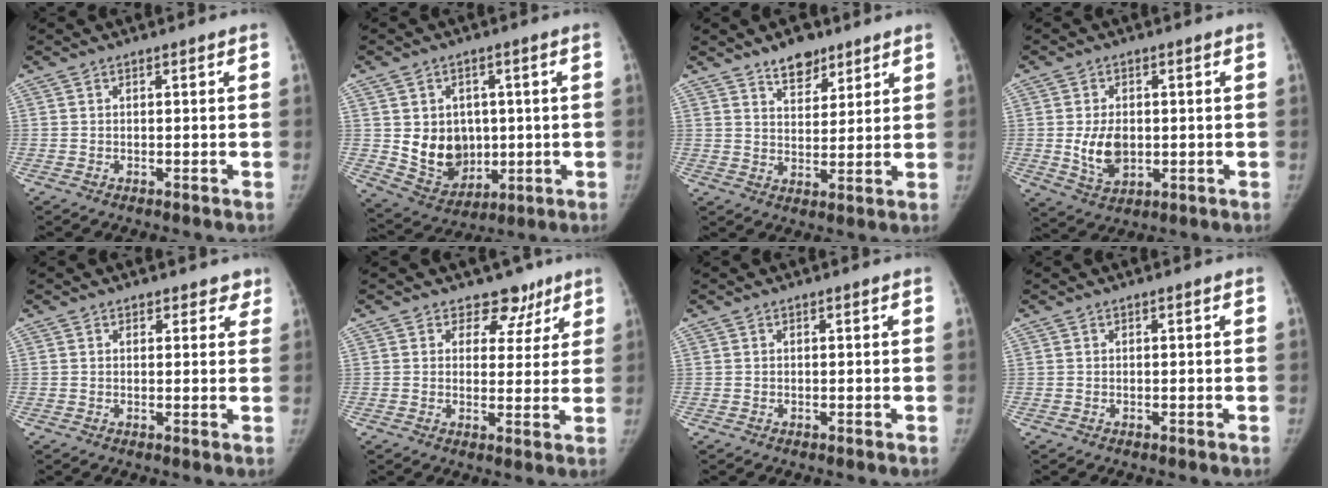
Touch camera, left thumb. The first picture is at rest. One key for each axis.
{"total": 11.2, "fx": 0.5, "fy": 9.2, "fz": 6.3, "tx": -0.057, "ty": -0.013, "tz": 0.035}
{"total": 6.9, "fx": 5.0, "fy": 3.5, "fz": 3.1, "tx": -0.017, "ty": -0.034, "tz": 0.085}
{"total": 7.2, "fx": -0.4, "fy": 4.8, "fz": 5.3, "tx": -0.082, "ty": -0.009, "tz": 0.005}
{"total": 3.0, "fx": 2.3, "fy": 1.9, "fz": 0.4, "tx": 0.035, "ty": -0.009, "tz": 0.017}
{"total": 6.2, "fx": 4.3, "fy": 4.4, "fz": 0.6, "tx": 0.031, "ty": -0.022, "tz": 0.050}
{"total": 0.0}
{"total": 0.0}